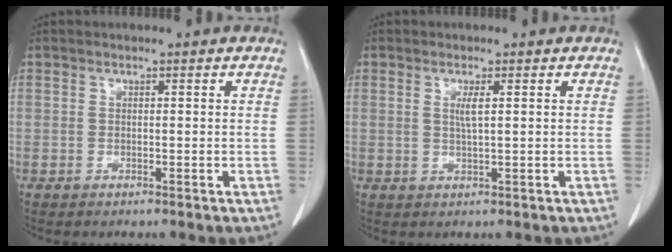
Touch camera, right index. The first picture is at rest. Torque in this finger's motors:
{"motor_torque": [0.24, 0.24, 0.06, 0.04]}